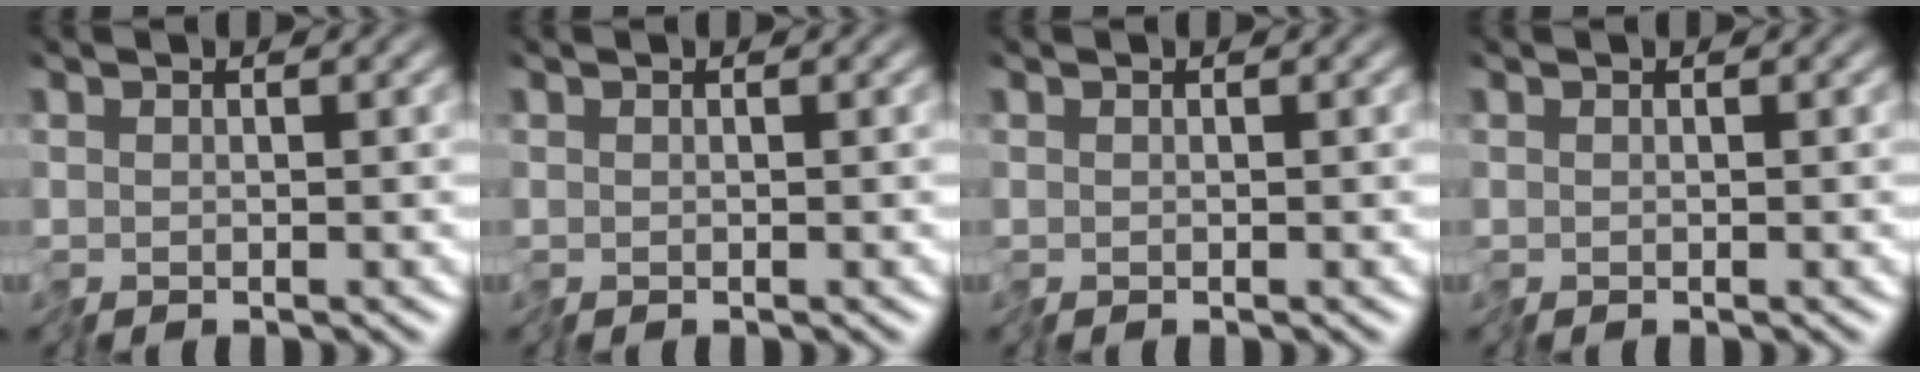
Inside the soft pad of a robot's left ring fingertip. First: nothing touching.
{"total": 0.0}
{"total": 0.0}
{"total": 0.0}